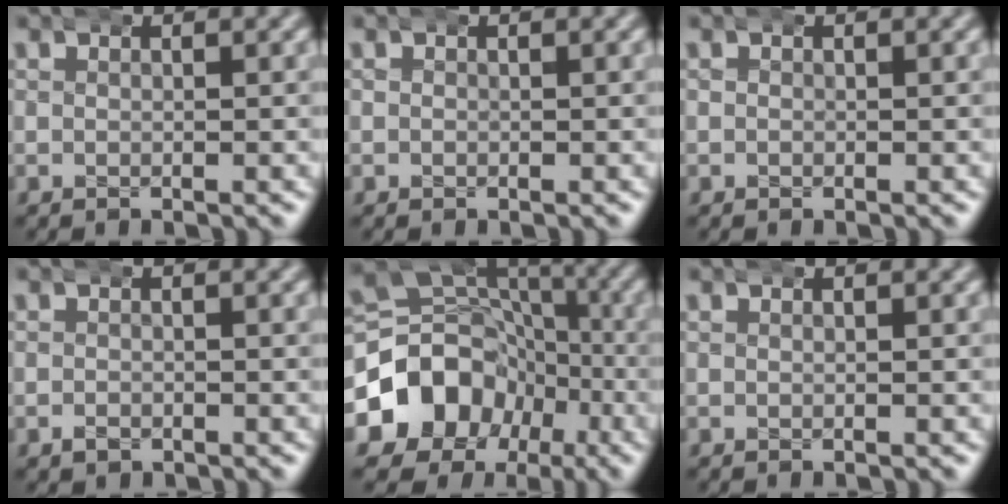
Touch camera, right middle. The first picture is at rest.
{"total": 0.0}
{"total": 0.0}
{"total": 0.8, "force": [-0.6, 0.5, 0.1], "torque": [-0.005, -0.004, -0.007]}
{"total": 15.0, "force": [-3.5, 13.1, 6.5], "torque": [-0.134, -0.047, -0.045]}
{"total": 0.0}